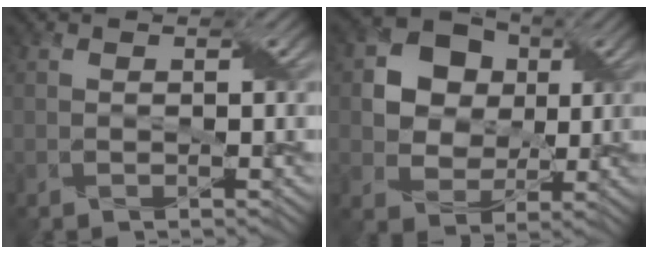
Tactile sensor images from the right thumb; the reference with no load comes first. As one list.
[{"total": 9.5, "force": [2.5, 7.9, 4.6], "torque": [-0.121, 0.014, 0.033]}]